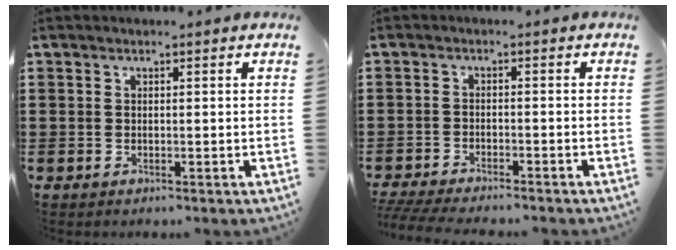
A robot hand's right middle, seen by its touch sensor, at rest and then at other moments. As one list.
[{"total": 3.1, "force": [-3.0, 0.0, 0.7], "torque": [-0.025, -0.007, -0.067]}]